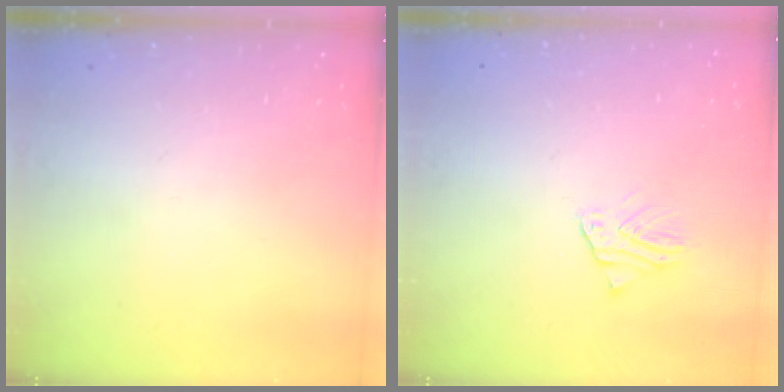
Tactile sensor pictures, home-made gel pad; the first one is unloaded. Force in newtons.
{"total": 2.6, "press": 2.6, "slide": 0.1}